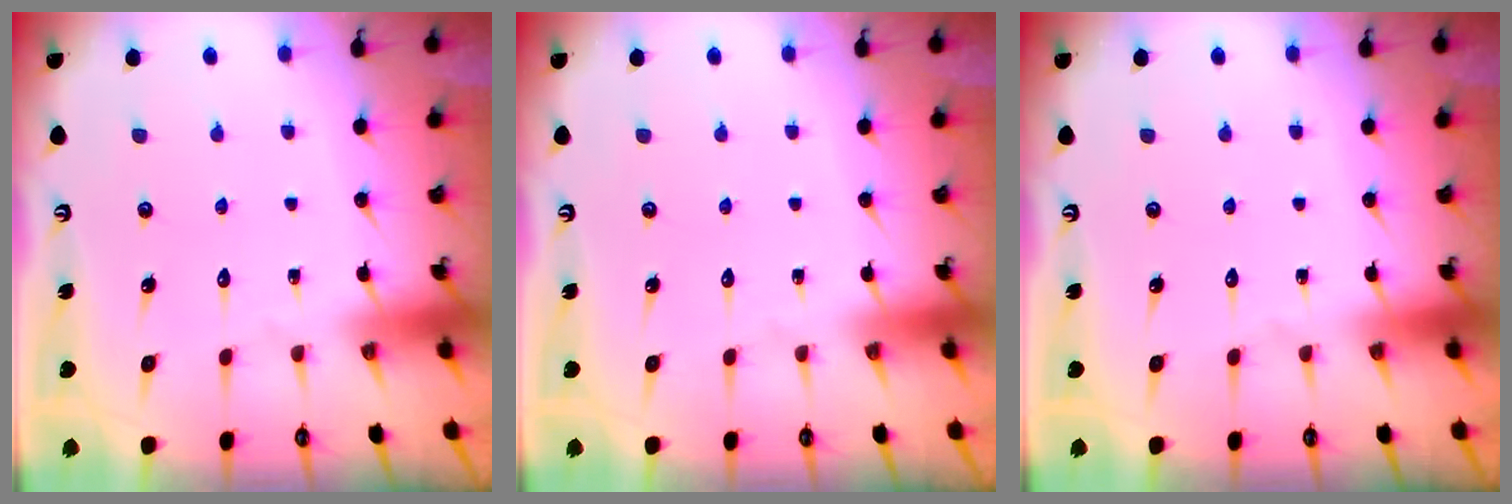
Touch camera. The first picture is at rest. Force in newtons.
{"total": 0.0}
{"total": 0.0}